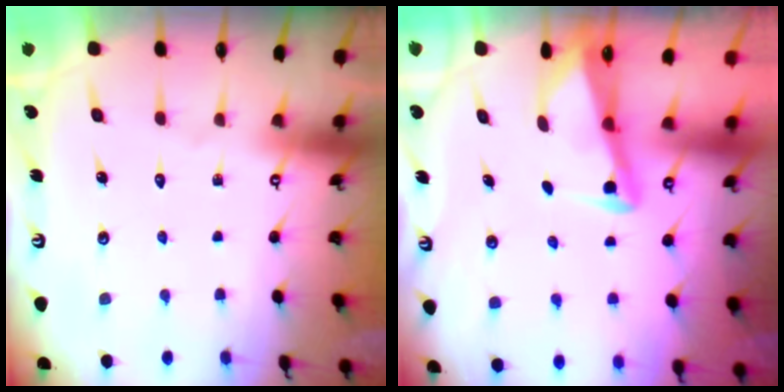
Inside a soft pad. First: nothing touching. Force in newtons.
{"total": 3.0, "press": 2.9, "slide": 0.4}